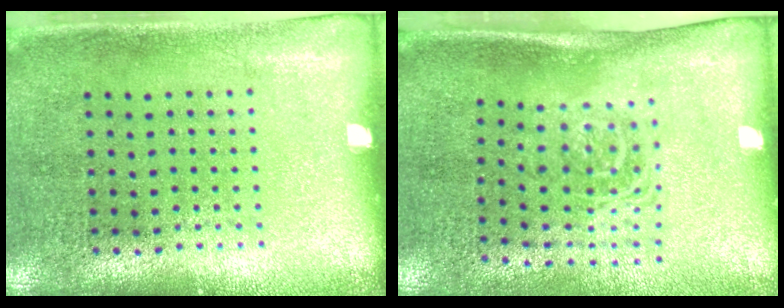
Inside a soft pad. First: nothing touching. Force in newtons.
{"total": 1.6, "press": 1.2, "slide": 1.1}